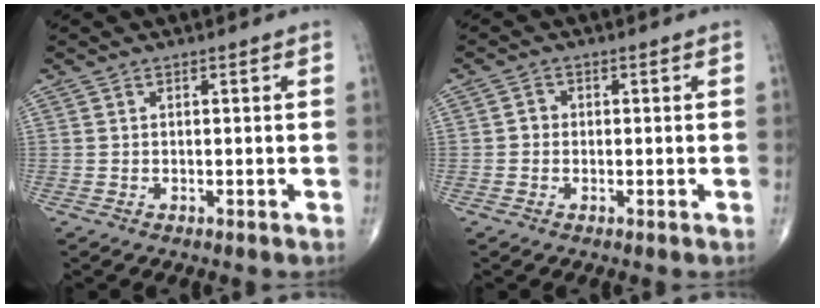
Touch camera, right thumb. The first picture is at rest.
{"total": 1.6, "force": [-0.2, 1.5, 0.6], "torque": [-0.001, 0.006, -0.008]}